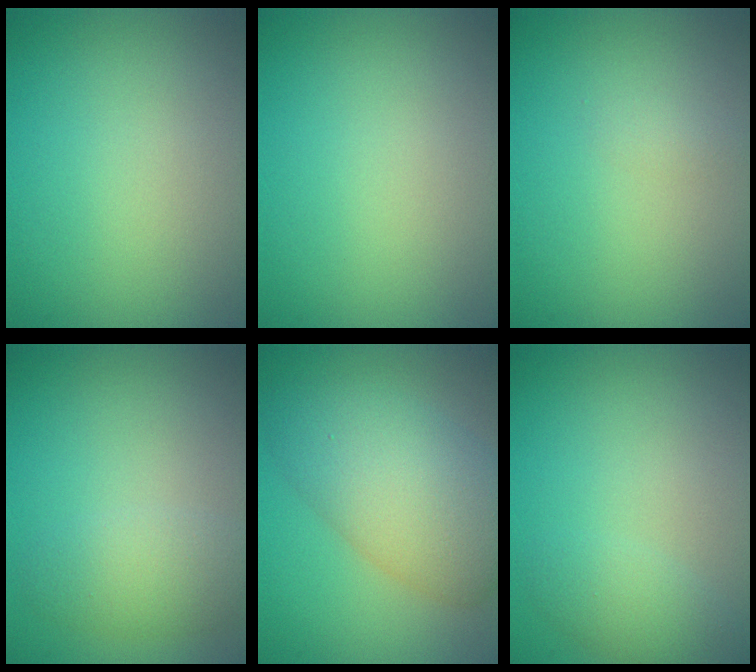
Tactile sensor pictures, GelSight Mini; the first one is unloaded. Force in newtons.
{"total": 0.0}
{"total": 0.6, "press": 0.6, "slide": 0.0}
{"total": 2.7, "press": 2.7, "slide": 0.1}
{"total": 7.8, "press": 7.8, "slide": 0.2}
{"total": 1.9, "press": 1.9, "slide": 0.1}